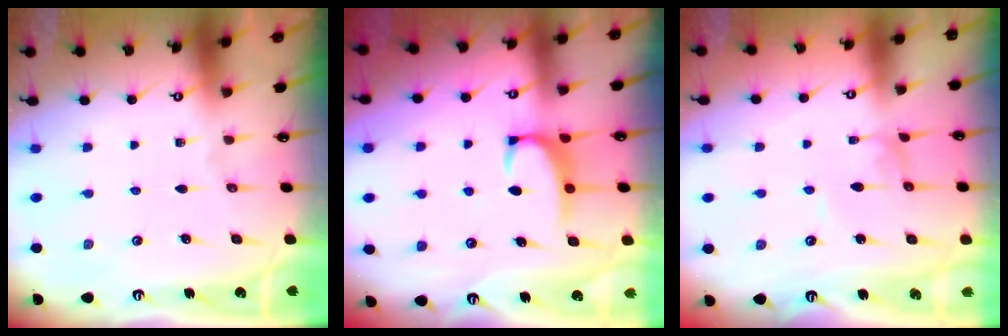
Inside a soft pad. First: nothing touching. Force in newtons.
{"total": 2.3, "press": 2.3, "slide": 0.6}
{"total": 2.2, "press": 2.2, "slide": 0.1}